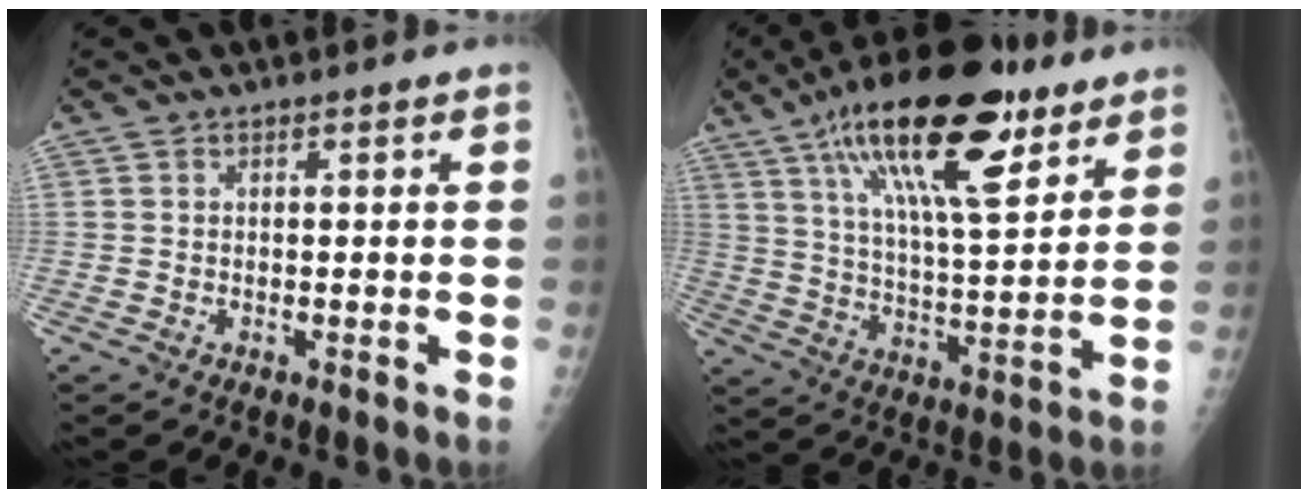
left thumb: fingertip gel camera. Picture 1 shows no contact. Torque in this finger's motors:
{"motor_torque": [1.17, 0.29, 1.68, -1.08, 0.47]}